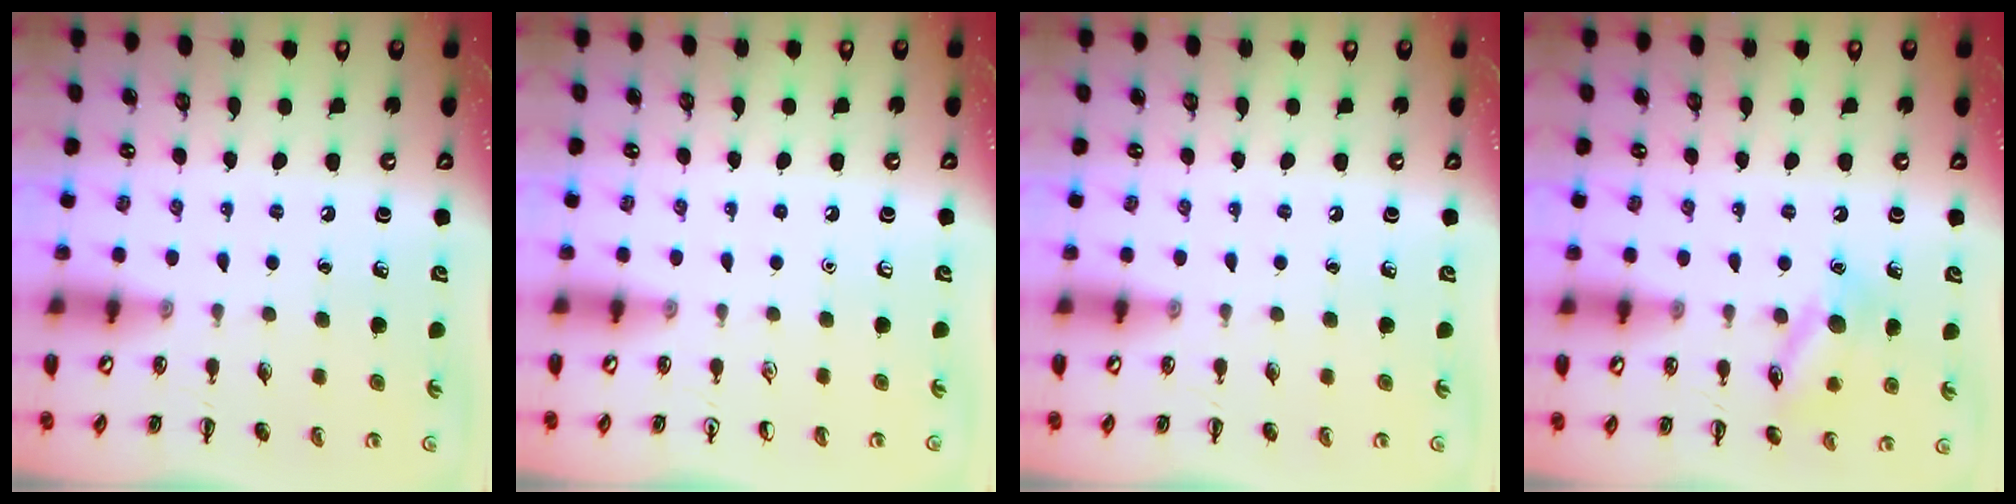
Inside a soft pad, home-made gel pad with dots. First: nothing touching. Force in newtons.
{"total": 0.0}
{"total": 0.0}
{"total": 11.6, "press": 11.6, "slide": 0.7}